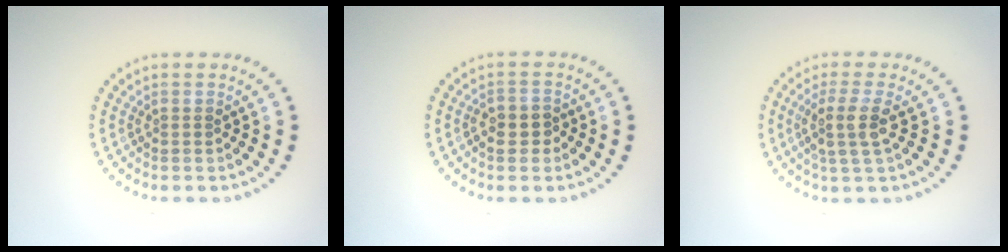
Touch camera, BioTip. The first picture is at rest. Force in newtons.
{"total": 2.3, "press": 2.2, "slide": 0.6}
{"total": 3.0, "press": 2.4, "slide": 1.8}